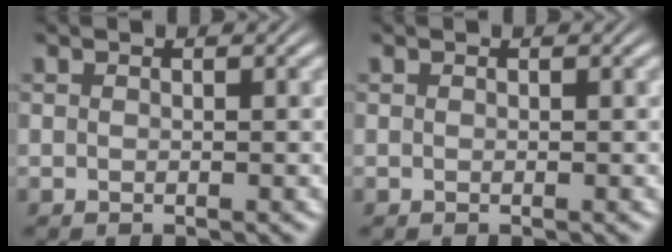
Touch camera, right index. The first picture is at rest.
{"total": 0.0}